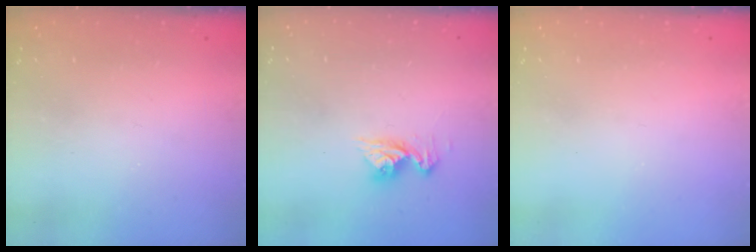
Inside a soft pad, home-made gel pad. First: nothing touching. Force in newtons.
{"total": 9.6, "press": 9.6, "slide": 1.0}
{"total": 0.0}